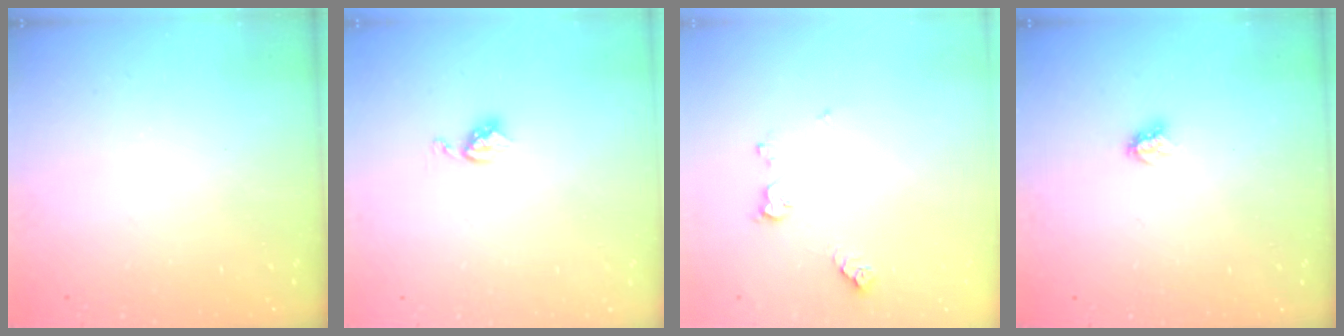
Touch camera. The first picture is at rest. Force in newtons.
{"total": 3.7, "press": 3.7, "slide": 0.5}
{"total": 6.8, "press": 6.8, "slide": 0.5}
{"total": 3.0, "press": 2.9, "slide": 0.4}